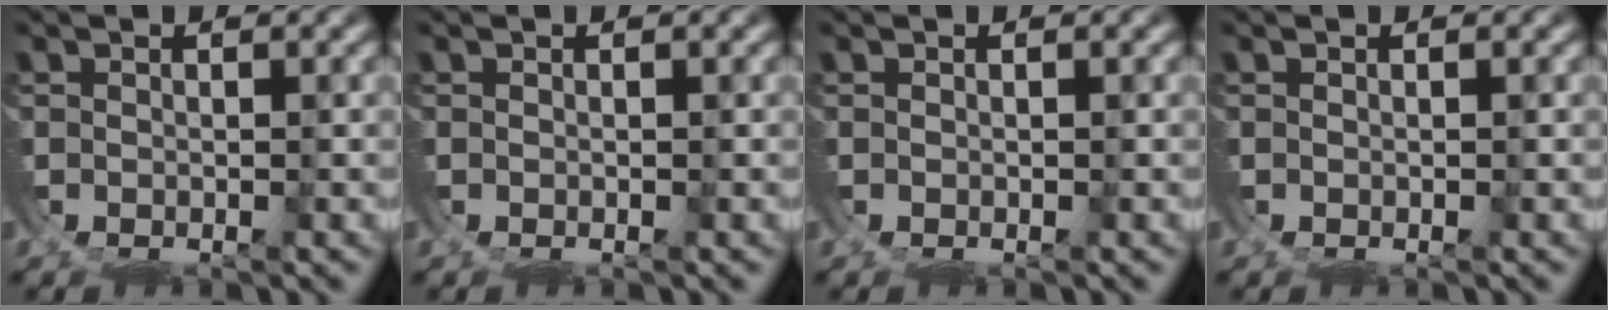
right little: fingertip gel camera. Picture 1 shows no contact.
{"total": 0.0}
{"total": 0.0}
{"total": 0.0}